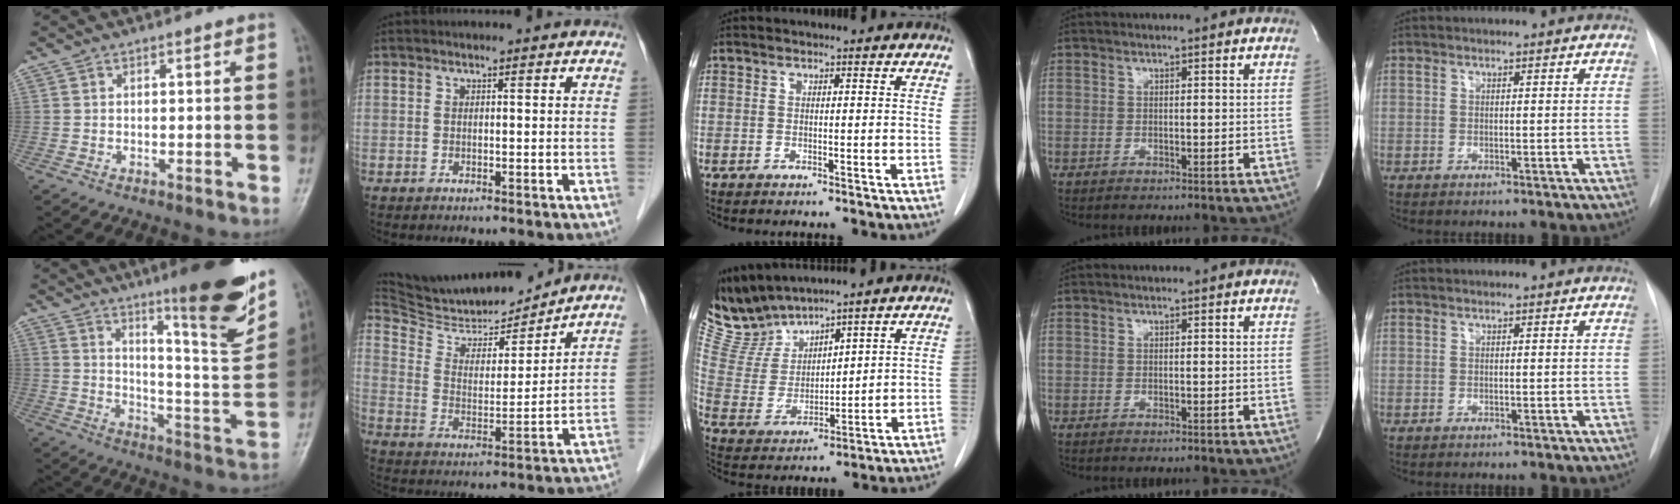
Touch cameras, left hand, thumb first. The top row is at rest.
{"thumb": {"total": 19.5, "force": [12.0, 3.0, 15.0], "torque": [-0.177, -0.073, 0.184]}, "index": {"total": 14.9, "force": [14.4, 1.7, 3.8], "torque": [-0.074, -0.006, 0.248]}, "middle": {"total": 8.2, "force": [8.1, 0.6, 0.2], "torque": [-0.030, 0.003, 0.190]}}